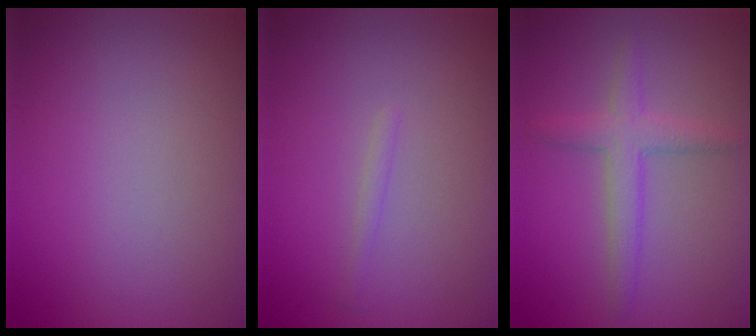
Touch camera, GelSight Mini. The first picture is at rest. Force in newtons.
{"total": 0.6, "press": 0.6, "slide": 0.0}
{"total": 2.7, "press": 2.7, "slide": 0.2}